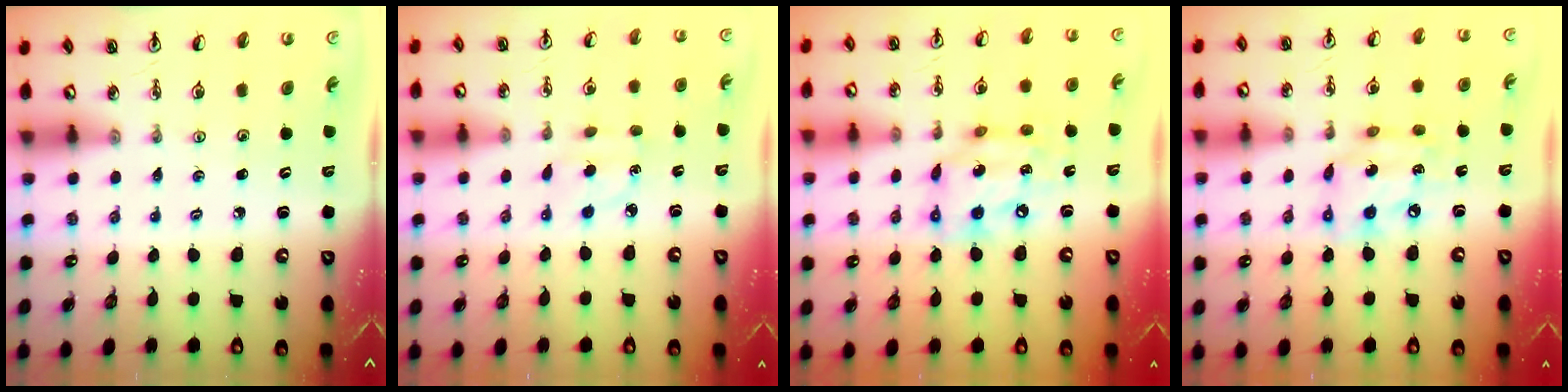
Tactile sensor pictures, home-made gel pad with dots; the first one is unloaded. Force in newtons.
{"total": 3.4, "press": 3.3, "slide": 0.5}
{"total": 13.3, "press": 13.3, "slide": 1.5}
{"total": 11.9, "press": 11.9, "slide": 1.3}